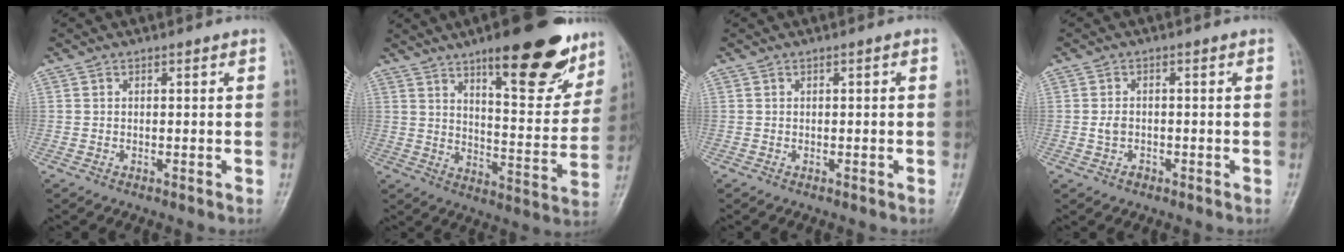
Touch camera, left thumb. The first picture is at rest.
{"total": 20.7, "force": [12.7, 6.6, 14.9], "torque": [-0.160, -0.065, 0.187]}
{"total": 0.0}
{"total": 2.1, "force": [-0.6, 1.6, 1.2], "torque": [-0.021, 0.007, -0.010]}